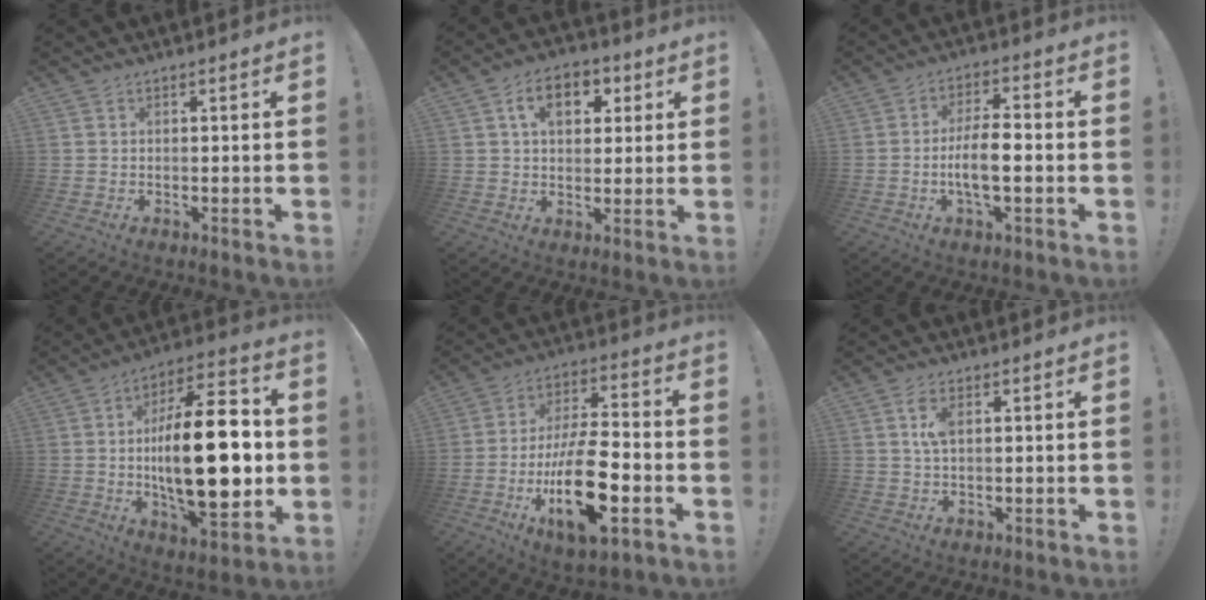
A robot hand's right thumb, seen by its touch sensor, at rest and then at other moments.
{"total": 10.3, "force": [3.5, 6.8, 7.0], "torque": [-0.098, 0.004, 0.061]}
{"total": 8.8, "force": [-2.0, 2.7, 8.2], "torque": [-0.160, 0.006, -0.039]}
{"total": 27.6, "force": [-0.4, 11.3, 25.1], "torque": [-0.425, -0.004, -0.008]}
{"total": 19.8, "force": [-6.2, 7.4, 17.2], "torque": [-0.311, 0.019, -0.097]}
{"total": 4.8, "force": [1.3, 2.2, 4.0], "torque": [-0.074, 0.005, 0.021]}